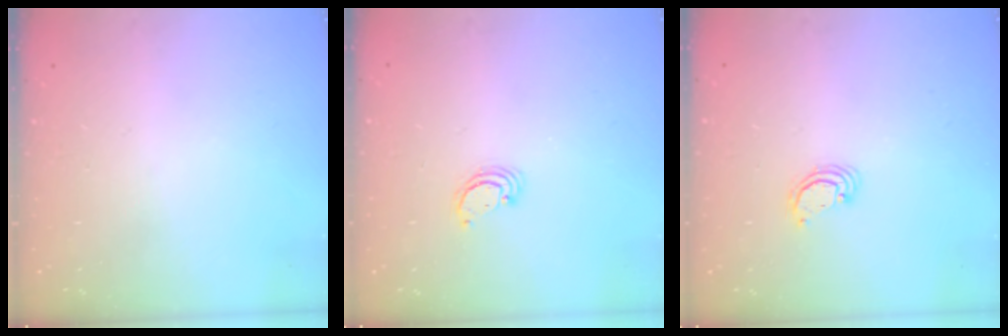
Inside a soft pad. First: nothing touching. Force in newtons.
{"total": 2.6, "press": 2.6, "slide": 0.3}
{"total": 2.4, "press": 2.4, "slide": 0.3}